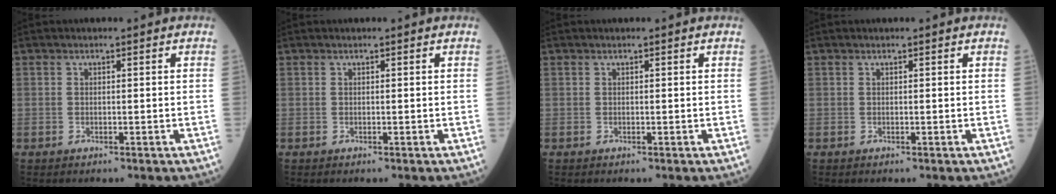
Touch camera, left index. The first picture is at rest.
{"total": 0.0}
{"total": 0.0}
{"total": 0.0}